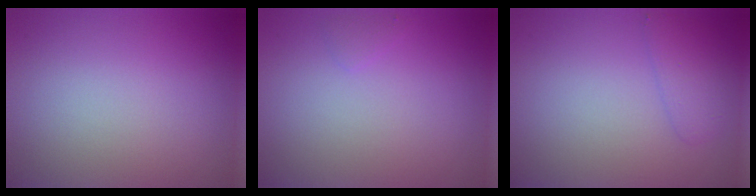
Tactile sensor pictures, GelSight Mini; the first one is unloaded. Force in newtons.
{"total": 0.6, "press": 0.6, "slide": 0.0}
{"total": 1.9, "press": 1.9, "slide": 0.1}